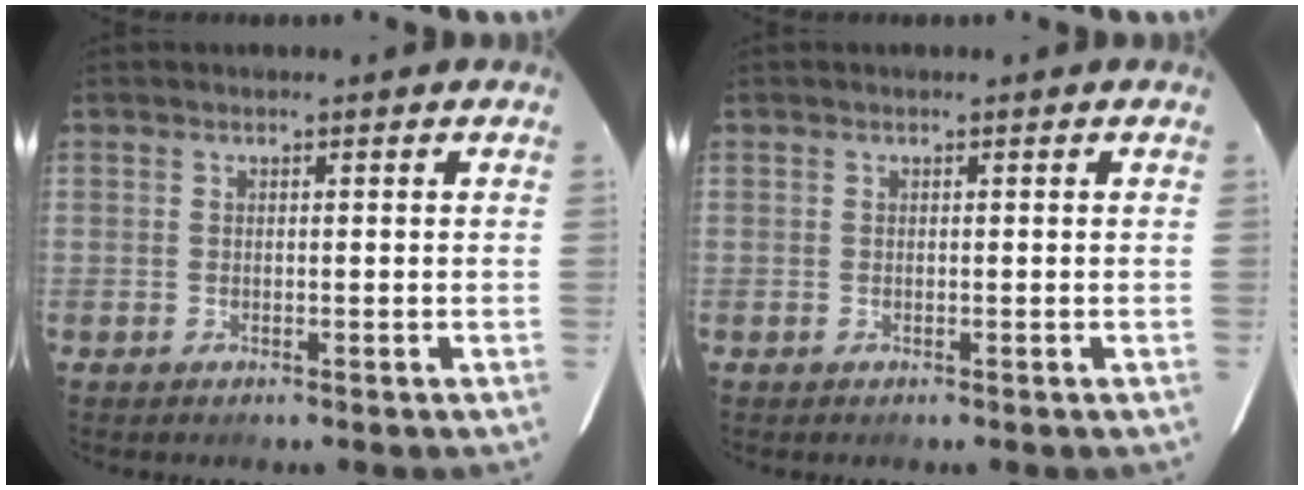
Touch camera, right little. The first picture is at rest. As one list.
[{"total": 0.0}]